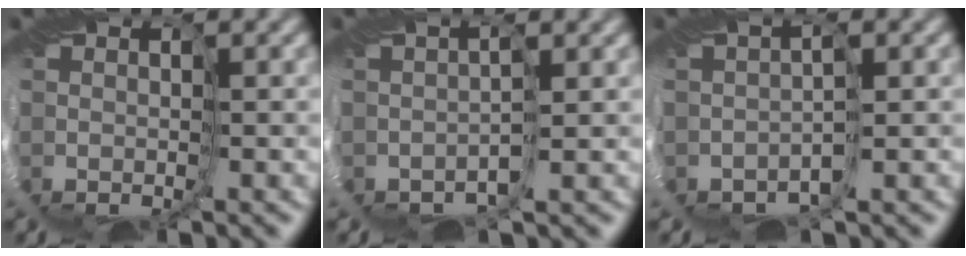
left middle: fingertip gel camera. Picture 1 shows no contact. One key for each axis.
{"total": 0.5, "fx": -0.3, "fy": -0.3, "fz": 0.2, "tx": -0.022, "ty": 0.006, "tz": -0.006}
{"total": 1.0, "fx": -0.9, "fy": -0.3, "fz": -0.4, "tx": 0.003, "ty": 0.001, "tz": -0.016}